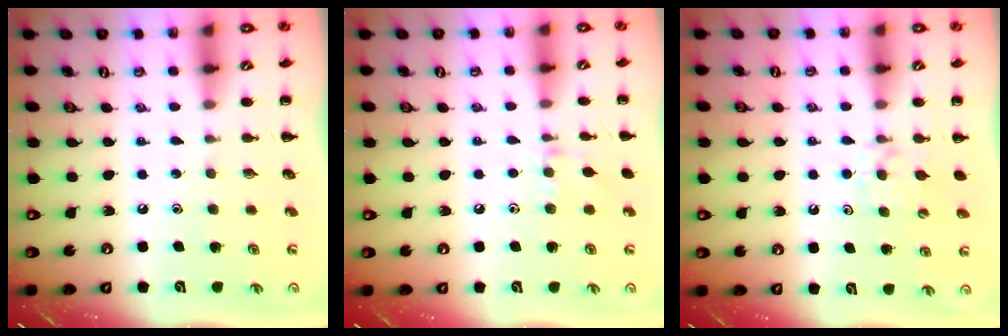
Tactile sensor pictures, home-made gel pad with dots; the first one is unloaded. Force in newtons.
{"total": 7.0, "press": 6.7, "slide": 1.9}
{"total": 5.1, "press": 4.8, "slide": 1.6}